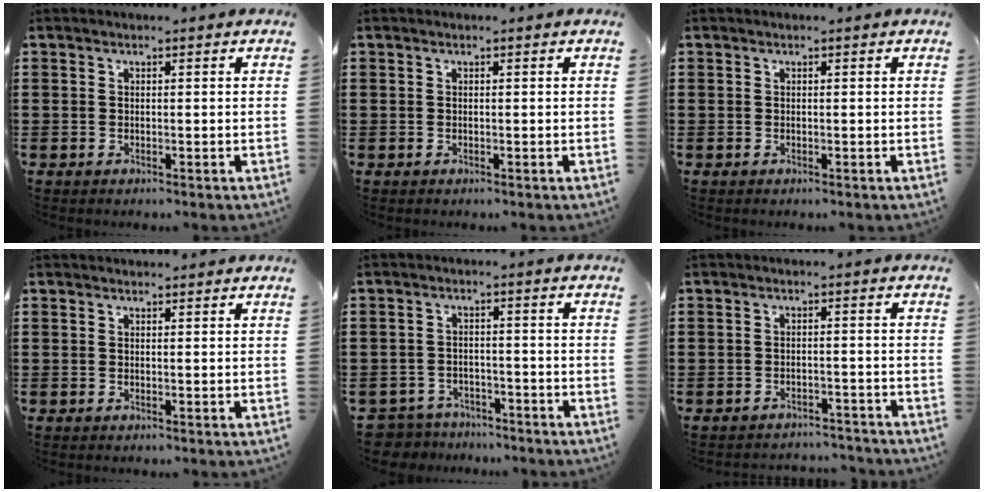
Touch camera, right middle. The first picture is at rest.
{"total": 0.0}
{"total": 0.0}
{"total": 0.6, "force": [0.6, 0.0, 0.1], "torque": [0.005, -0.003, 0.010]}
{"total": 3.8, "force": [-3.7, 0.8, -0.2], "torque": [-0.020, -0.004, -0.084]}
{"total": 2.1, "force": [-2.1, 0.2, 0.0], "torque": [-0.006, 0.001, -0.046]}